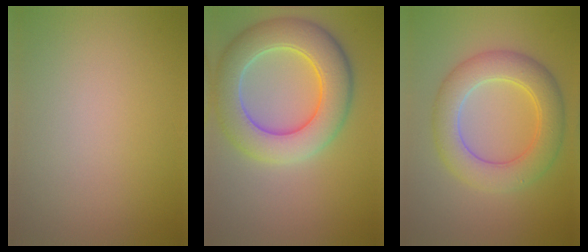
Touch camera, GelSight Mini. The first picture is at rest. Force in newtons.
{"total": 8.7, "press": 8.6, "slide": 0.6}
{"total": 5.9, "press": 5.9, "slide": 0.4}